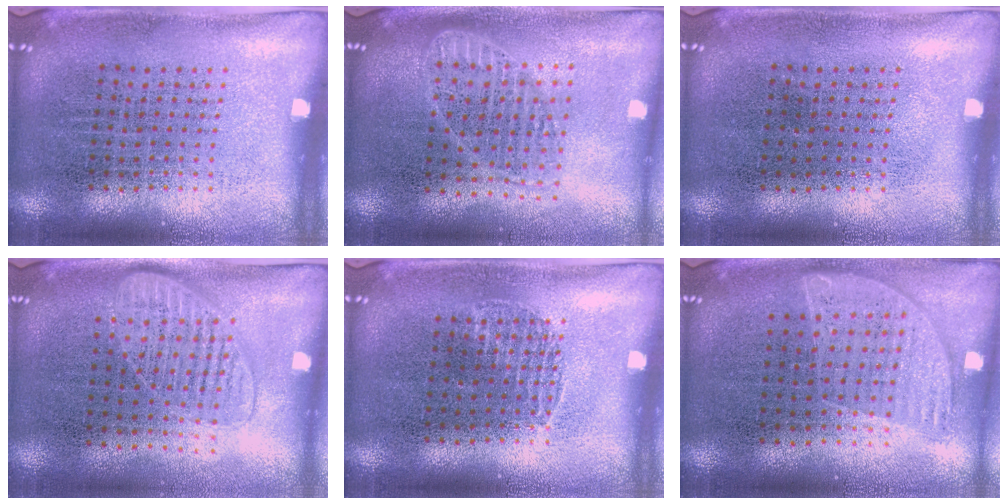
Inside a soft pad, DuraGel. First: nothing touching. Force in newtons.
{"total": 1.8, "press": 1.6, "slide": 0.9}
{"total": 0.0}
{"total": 1.4, "press": 1.3, "slide": 0.6}
{"total": 0.6, "press": 0.6, "slide": 0.1}
{"total": 0.9, "press": 0.8, "slide": 0.4}